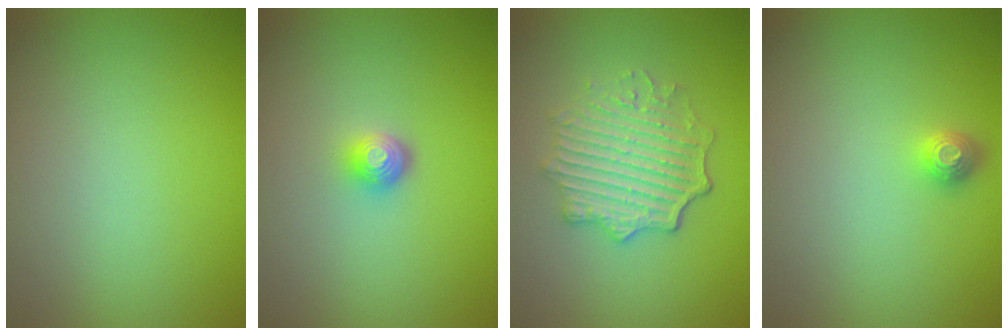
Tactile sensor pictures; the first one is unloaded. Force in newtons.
{"total": 1.9, "press": 1.4, "slide": 1.3}
{"total": 5.0, "press": 4.1, "slide": 2.9}
{"total": 1.2, "press": 1.1, "slide": 0.4}